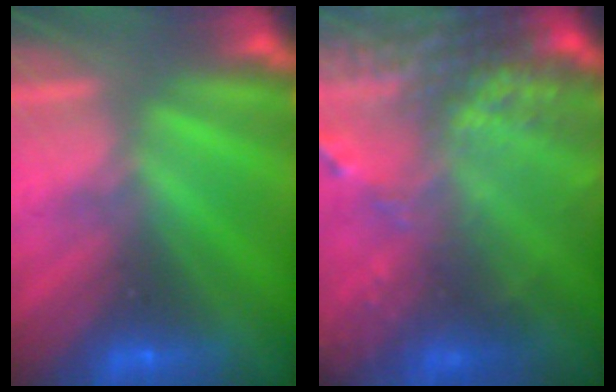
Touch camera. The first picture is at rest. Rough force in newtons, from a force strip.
{"total": 8.8}